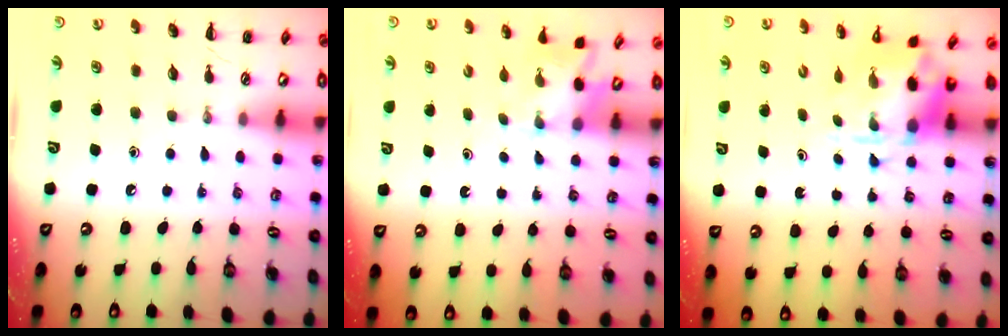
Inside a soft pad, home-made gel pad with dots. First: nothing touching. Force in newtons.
{"total": 1.6, "press": 1.5, "slide": 0.6}
{"total": 3.7, "press": 3.6, "slide": 0.9}